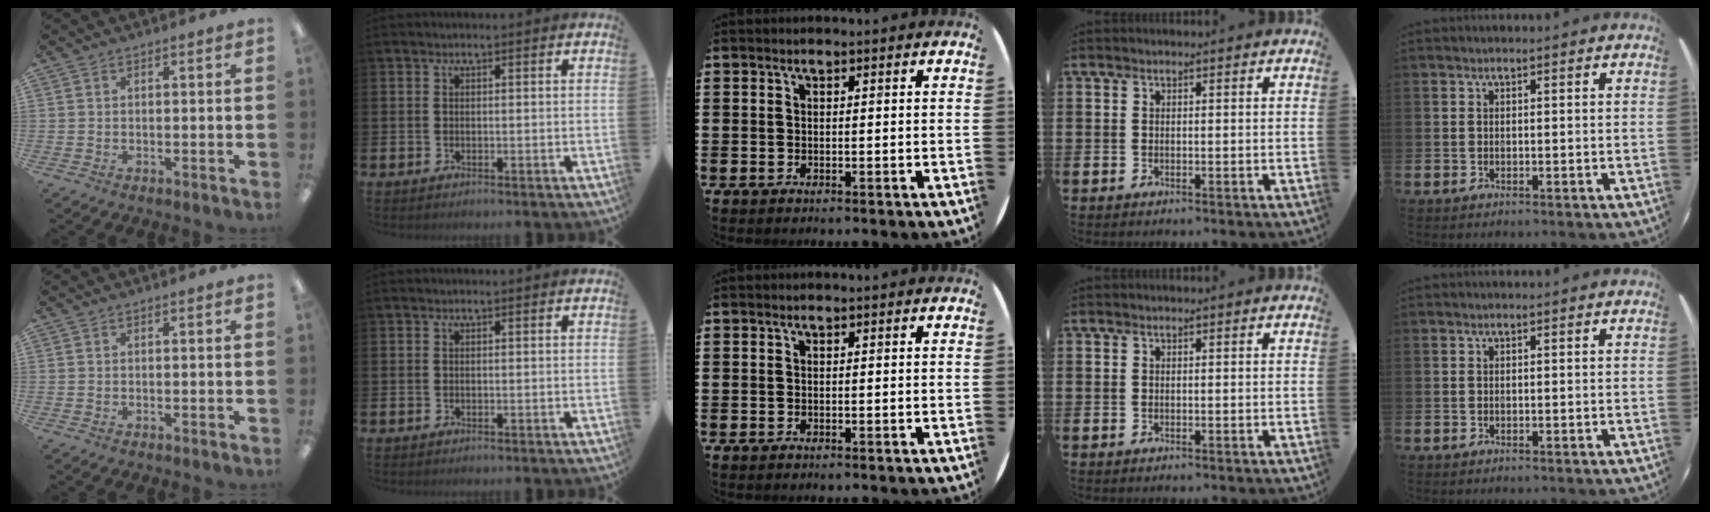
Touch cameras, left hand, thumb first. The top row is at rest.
{}